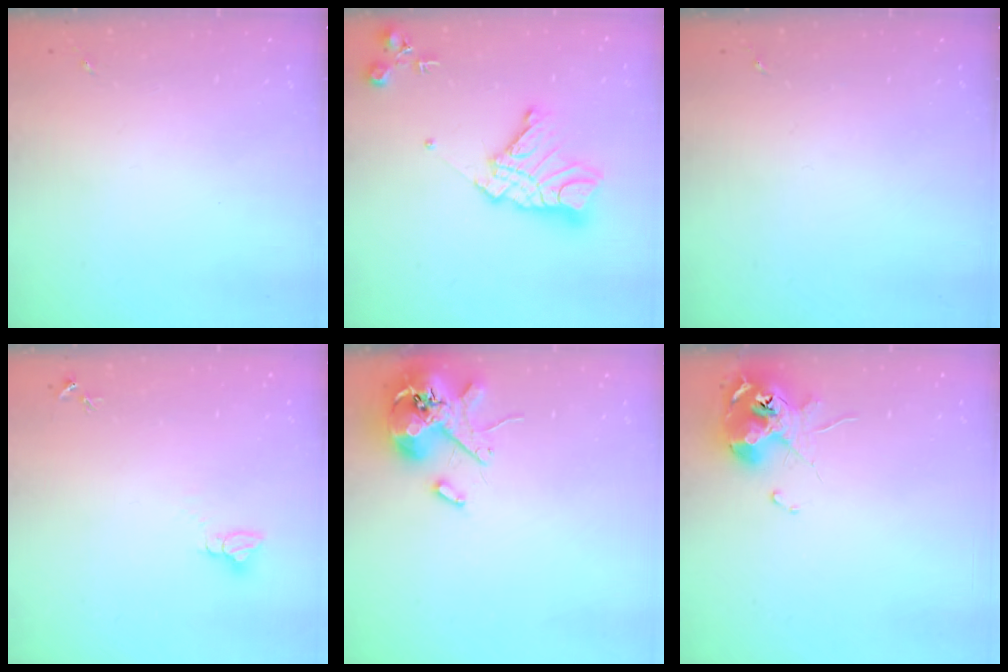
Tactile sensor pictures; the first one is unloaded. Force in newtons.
{"total": 16.4, "press": 16.3, "slide": 1.4}
{"total": 0.0}
{"total": 2.7, "press": 2.7, "slide": 0.1}
{"total": 12.7, "press": 12.6, "slide": 1.9}
{"total": 11.8, "press": 11.7, "slide": 1.1}